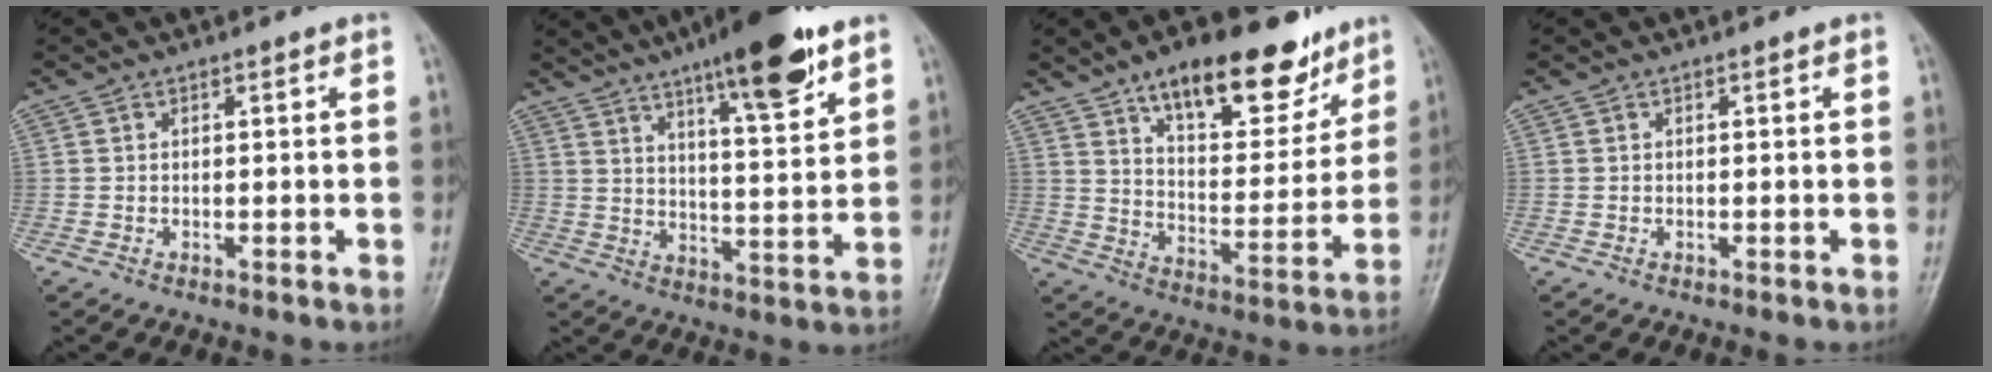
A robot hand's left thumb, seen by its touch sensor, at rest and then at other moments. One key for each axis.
{"total": 14.1, "fx": 8.8, "fy": 3.4, "fz": 10.6, "tx": -0.137, "ty": -0.043, "tz": 0.132}
{"total": 19.8, "fx": 12.9, "fy": 8.3, "fz": 12.6, "tx": -0.134, "ty": -0.062, "tz": 0.204}
{"total": 0.0}